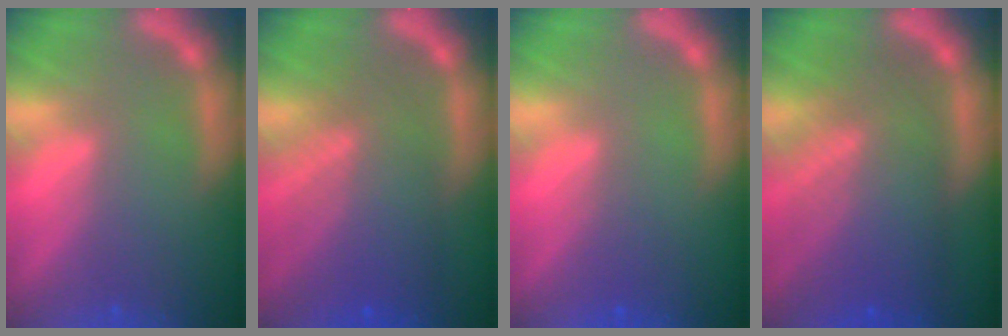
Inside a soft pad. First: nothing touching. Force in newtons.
{"total": 7.5}
{"total": 1.5}
{"total": 9.1}